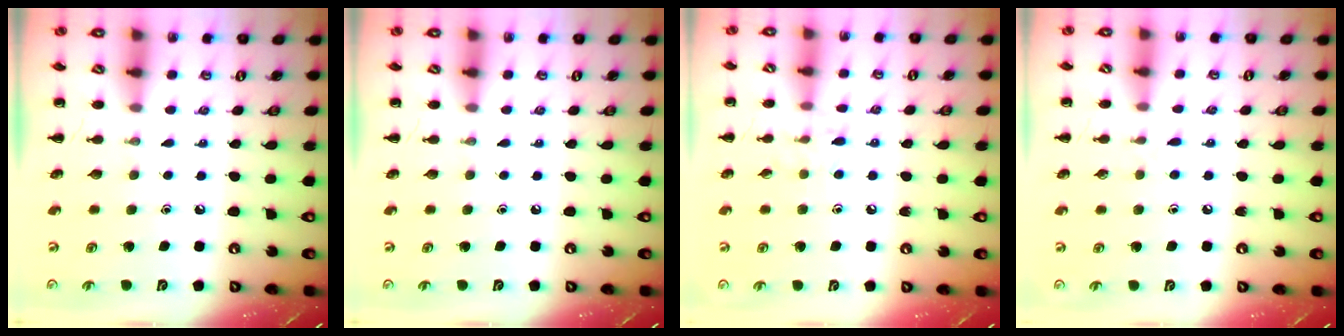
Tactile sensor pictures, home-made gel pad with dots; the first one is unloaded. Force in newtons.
{"total": 0.0}
{"total": 6.5, "press": 6.2, "slide": 1.8}
{"total": 4.0, "press": 3.5, "slide": 2.0}